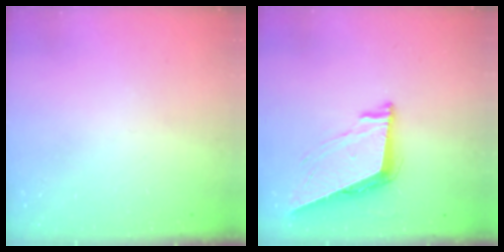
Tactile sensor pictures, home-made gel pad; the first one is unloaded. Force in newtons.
{"total": 8.9, "press": 8.5, "slide": 2.7}